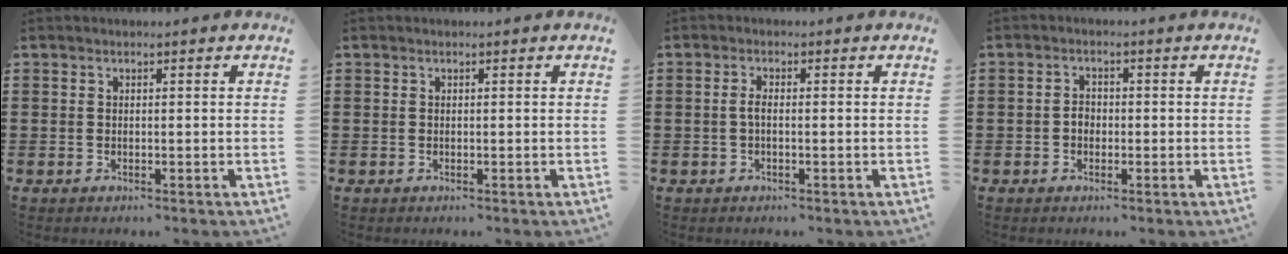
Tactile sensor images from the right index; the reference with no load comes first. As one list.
[{"total": 0.0}, {"total": 1.6, "force": [-0.3, 0.5, 1.5], "torque": [-0.035, 0.000, -0.009]}, {"total": 1.9, "force": [-0.5, 1.4, 1.2], "torque": [-0.024, 0.004, -0.011]}]